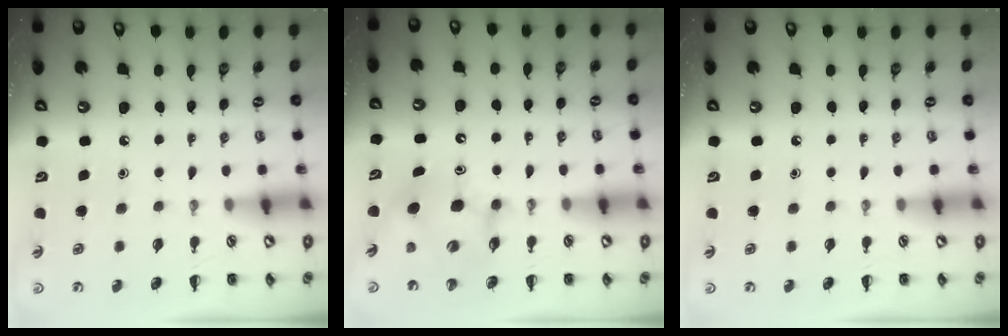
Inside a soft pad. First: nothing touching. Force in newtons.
{"total": 8.0, "press": 7.8, "slide": 2.0}
{"total": 0.0}